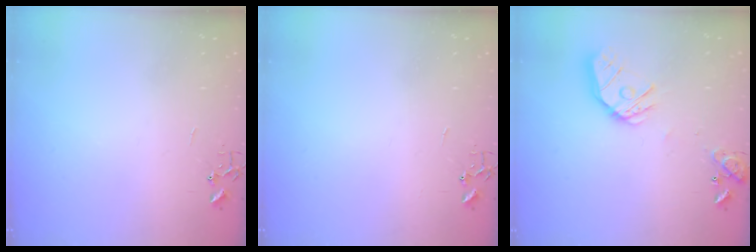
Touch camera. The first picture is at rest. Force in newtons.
{"total": 0.0}
{"total": 15.4, "press": 15.3, "slide": 2.1}